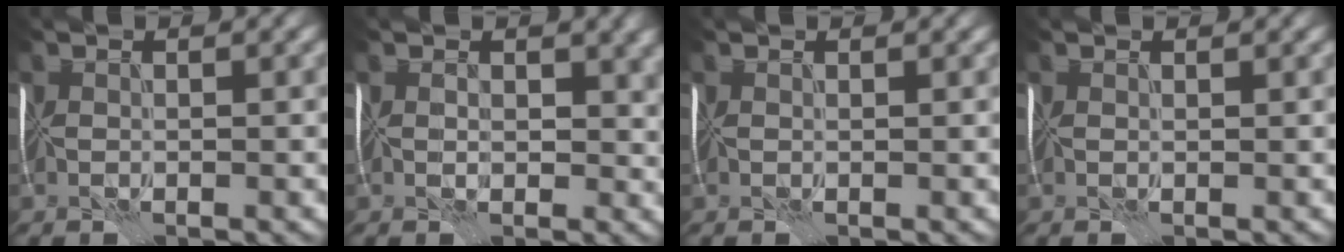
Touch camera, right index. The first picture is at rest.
{"total": 5.5, "force": [1.3, 4.1, 3.3], "torque": [-0.038, 0.009, 0.010]}
{"total": 0.7, "force": [0.6, 0.3, 0.3], "torque": [-0.008, -0.001, 0.007]}
{"total": 1.0, "force": [0.8, 0.4, 0.4], "torque": [-0.010, 0.000, 0.010]}